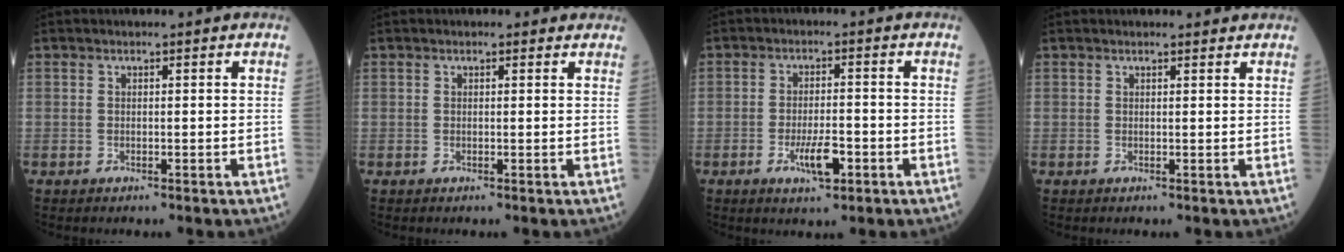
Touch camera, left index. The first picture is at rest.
{"total": 1.2, "force": [0.9, 0.7, 0.4], "torque": [-0.001, 0.006, 0.005]}
{"total": 4.6, "force": [-2.0, 1.4, 3.9], "torque": [-0.073, 0.000, -0.032]}
{"total": 2.7, "force": [2.6, 0.5, 0.7], "torque": [-0.009, 0.012, 0.026]}